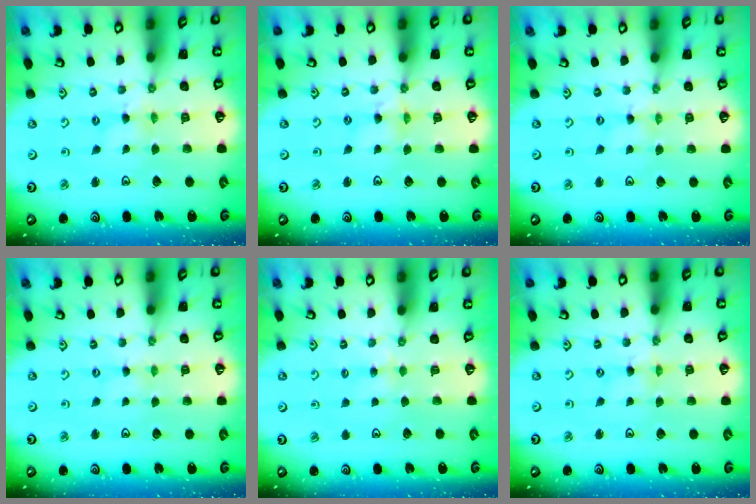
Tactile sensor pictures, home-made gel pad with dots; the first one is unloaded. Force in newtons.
{"total": 2.9, "press": 2.9, "slide": 0.4}
{"total": 0.0}
{"total": 0.0}
{"total": 2.3, "press": 2.3, "slide": 0.4}
{"total": 0.0}